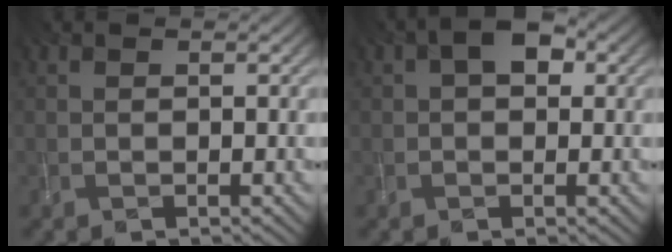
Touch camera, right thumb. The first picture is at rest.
{"total": 3.7, "force": [1.1, 2.2, 2.8], "torque": [-0.044, 0.012, 0.011]}